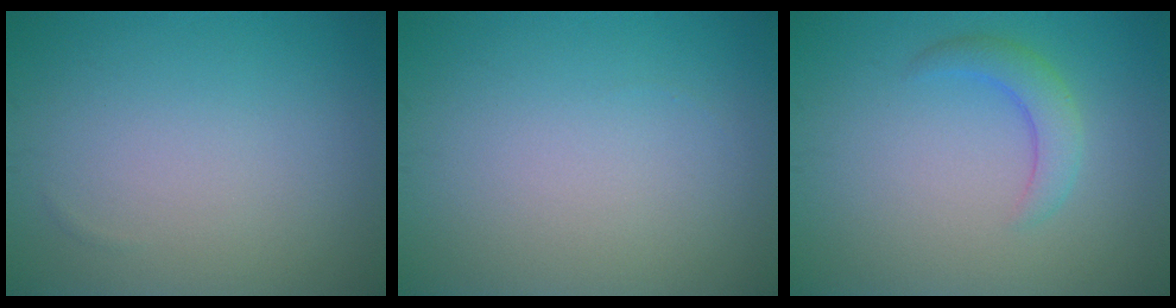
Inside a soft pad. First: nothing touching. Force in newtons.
{"total": 0.0}
{"total": 2.5, "press": 2.5, "slide": 0.2}